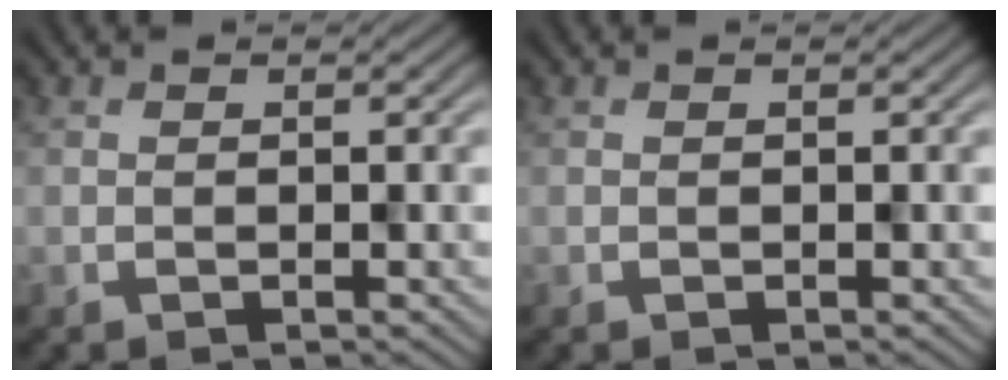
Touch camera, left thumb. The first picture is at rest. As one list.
[{"total": 0.0}]